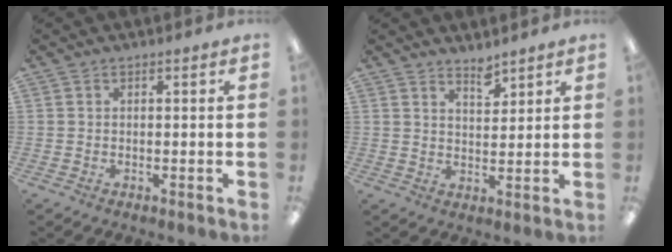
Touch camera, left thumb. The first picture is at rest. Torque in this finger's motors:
{"motor_torque": [0.00, 0.08, -0.53, -0.03, 0.01]}